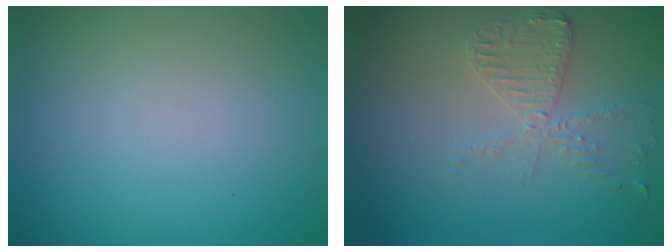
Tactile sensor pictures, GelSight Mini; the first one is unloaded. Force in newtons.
{"total": 3.1, "press": 2.8, "slide": 1.3}